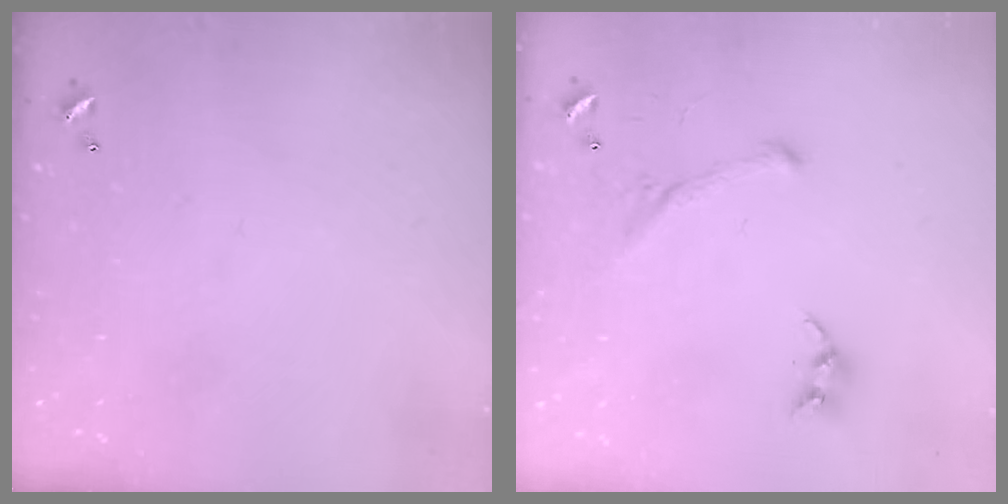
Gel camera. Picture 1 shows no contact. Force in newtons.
{"total": 2.8, "press": 2.6, "slide": 1.0}